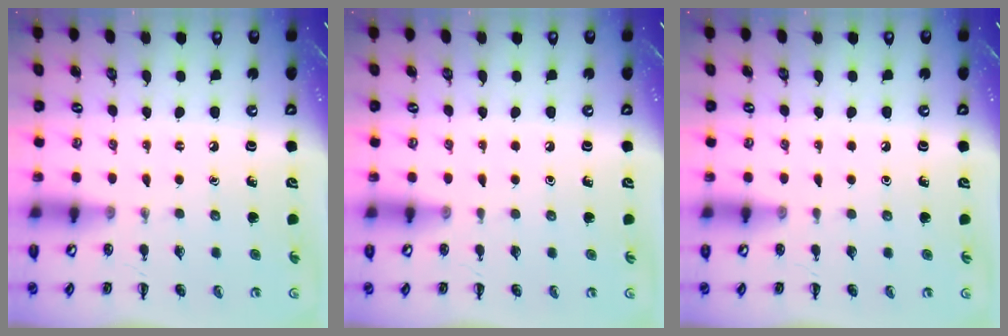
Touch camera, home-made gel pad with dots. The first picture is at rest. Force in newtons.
{"total": 0.0}
{"total": 0.0}